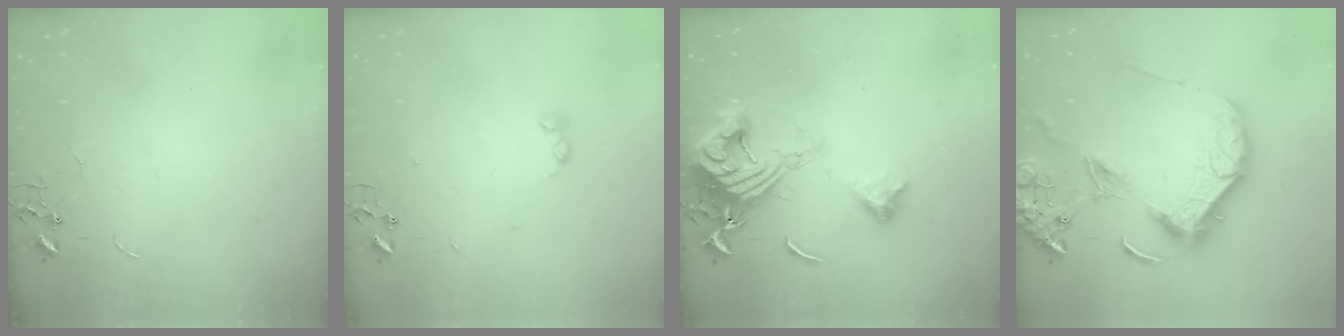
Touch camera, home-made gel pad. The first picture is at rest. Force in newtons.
{"total": 2.8, "press": 2.7, "slide": 0.5}
{"total": 17.4, "press": 17.3, "slide": 2.0}
{"total": 16.4, "press": 16.3, "slide": 1.6}